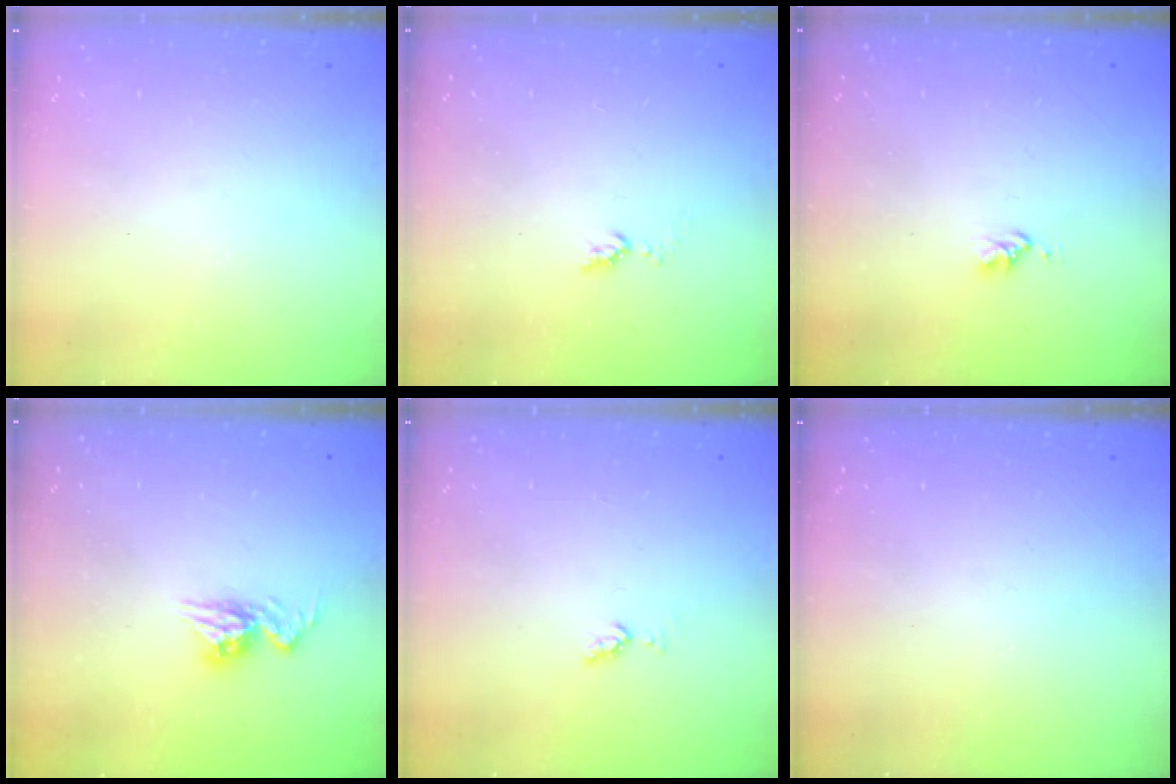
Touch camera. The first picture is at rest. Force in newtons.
{"total": 3.7, "press": 3.6, "slide": 0.4}
{"total": 2.6, "press": 2.6, "slide": 0.4}
{"total": 9.4, "press": 9.4, "slide": 0.9}
{"total": 3.3, "press": 3.2, "slide": 0.7}
{"total": 0.0}